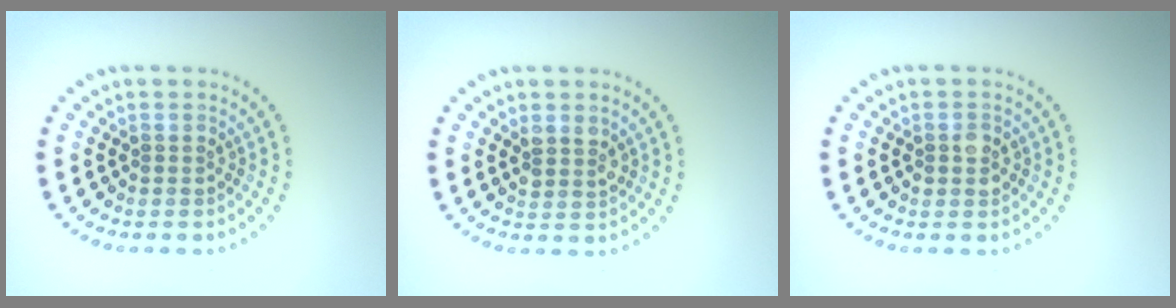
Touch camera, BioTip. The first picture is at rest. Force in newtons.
{"total": 1.7, "press": 1.5, "slide": 0.8}
{"total": 1.5, "press": 1.5, "slide": 0.2}